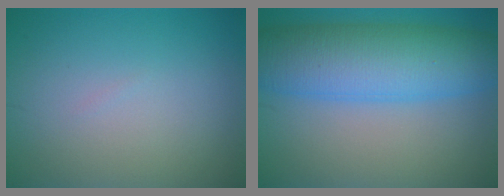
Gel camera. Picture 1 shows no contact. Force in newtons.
{"total": 9.9, "press": 9.9, "slide": 0.3}